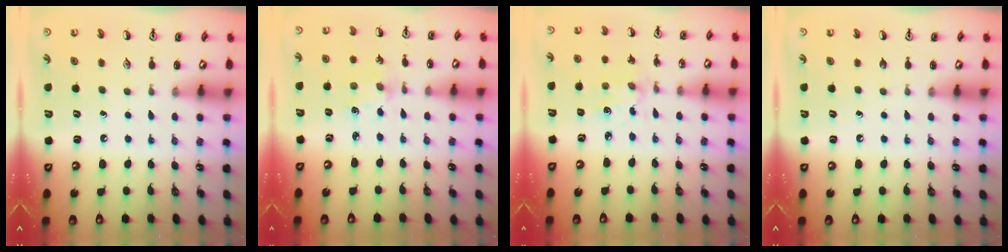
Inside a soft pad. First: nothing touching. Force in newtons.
{"total": 2.9, "press": 2.8, "slide": 0.4}
{"total": 2.2, "press": 2.2, "slide": 0.5}
{"total": 0.0}